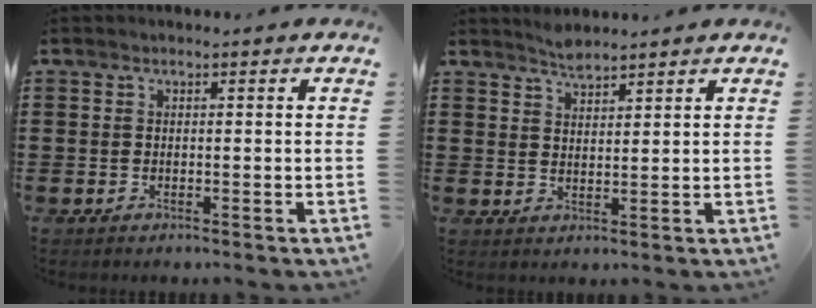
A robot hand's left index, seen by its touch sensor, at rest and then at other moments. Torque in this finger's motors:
{"motor_torque": [-0.28, 0.52, -0.01, -0.01]}